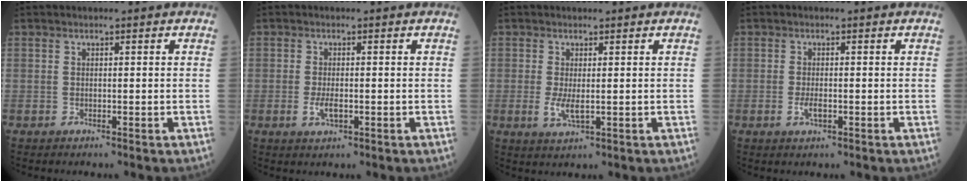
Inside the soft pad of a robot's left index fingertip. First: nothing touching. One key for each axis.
{"total": 2.5, "fx": -0.8, "fy": 0.9, "fz": 2.1, "tx": -0.050, "ty": -0.005, "tz": -0.011}
{"total": 2.9, "fx": -0.2, "fy": 1.0, "fz": 2.7, "tx": -0.059, "ty": -0.010, "tz": 0.003}
{"total": 1.8, "fx": -0.7, "fy": 0.6, "fz": 1.5, "tx": -0.033, "ty": -0.003, "tz": -0.011}